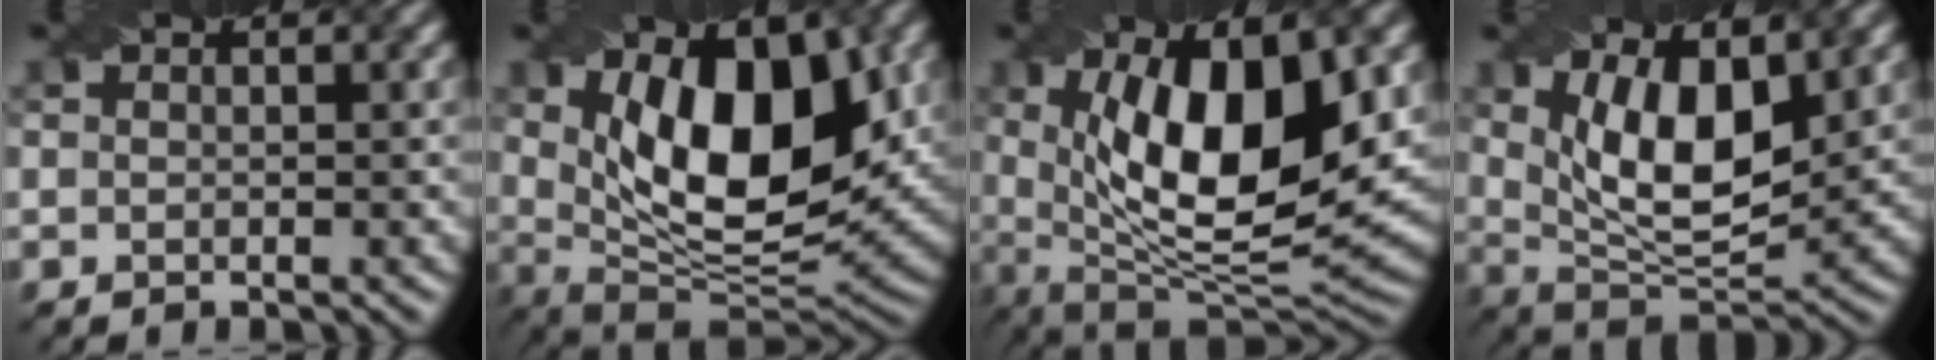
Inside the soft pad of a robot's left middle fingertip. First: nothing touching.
{"total": 12.8, "force": [2.9, 6.0, 10.9], "torque": [-0.156, -0.011, 0.047]}
{"total": 13.5, "force": [2.7, 5.4, 12.1], "torque": [-0.190, -0.008, 0.039]}
{"total": 9.0, "force": [2.8, 3.9, 7.6], "torque": [-0.133, -0.009, 0.046]}